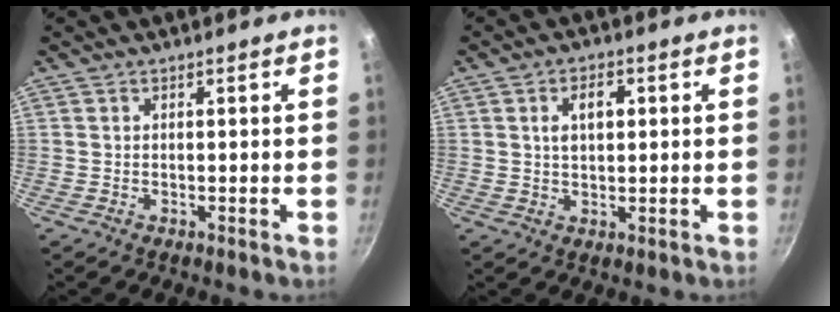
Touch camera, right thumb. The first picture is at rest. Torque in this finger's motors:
{"motor_torque": [-0.50, 0.70, 0.22, 0.04, 0.06]}